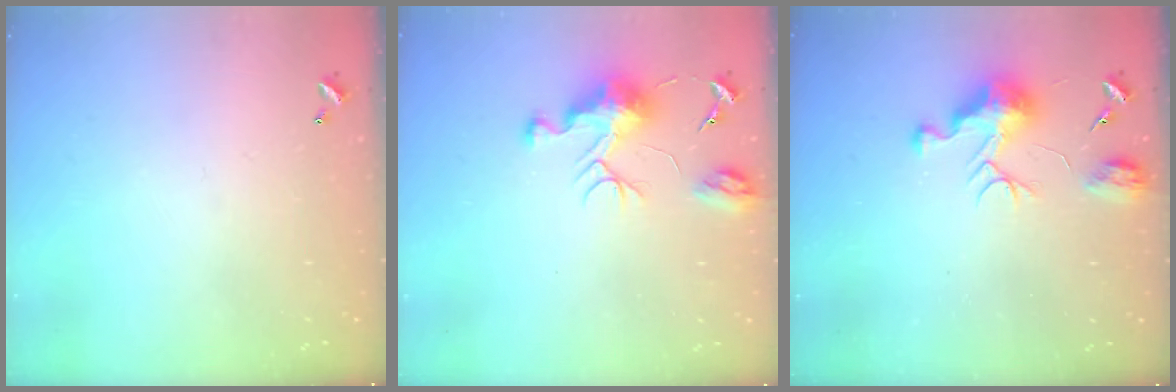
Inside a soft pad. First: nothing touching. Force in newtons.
{"total": 9.5, "press": 9.5, "slide": 0.4}
{"total": 9.5, "press": 9.5, "slide": 0.2}